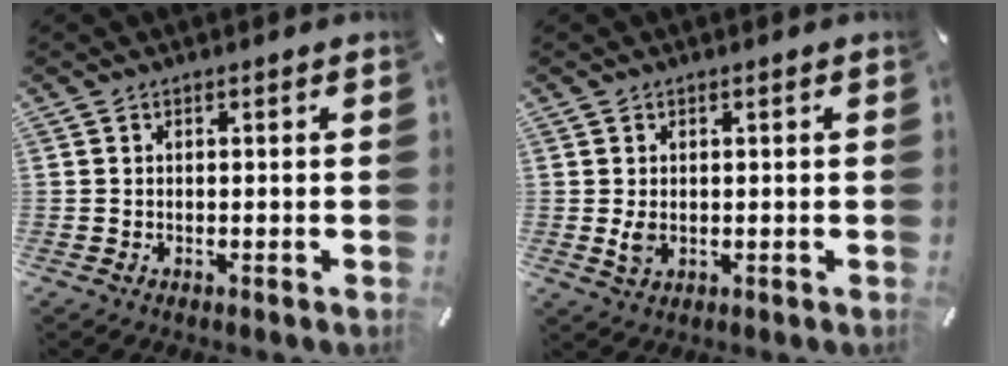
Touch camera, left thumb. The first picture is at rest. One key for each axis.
{"total": 2.5, "fx": 0.1, "fy": 1.7, "fz": 1.8, "tx": -0.042, "ty": -0.006, "tz": -0.004}